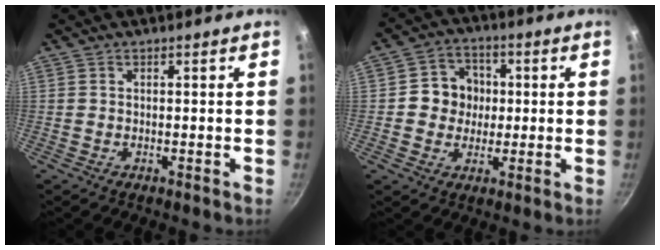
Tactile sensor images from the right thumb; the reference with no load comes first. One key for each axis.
{"total": 8.0, "fx": 0.4, "fy": 7.4, "fz": 3.1, "tx": -0.009, "ty": 0.009, "tz": -0.007}